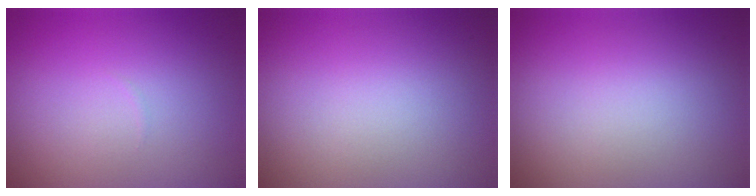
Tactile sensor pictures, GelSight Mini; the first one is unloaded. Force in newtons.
{"total": 0.0}
{"total": 0.0}